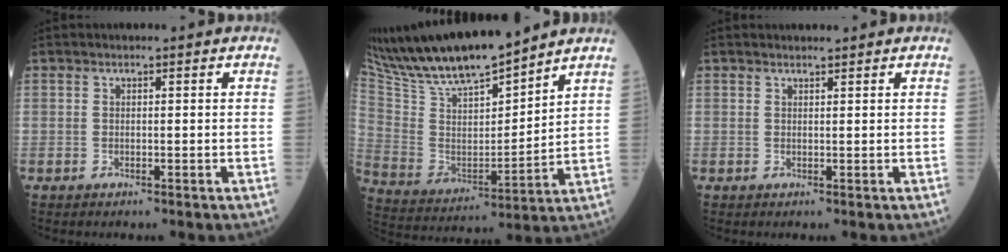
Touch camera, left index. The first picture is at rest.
{"total": 17.5, "force": [15.4, 2.2, 7.9], "torque": [-0.155, -0.003, 0.291]}
{"total": 1.2, "force": [1.2, 0.1, 0.3], "torque": [-0.006, 0.005, 0.021]}